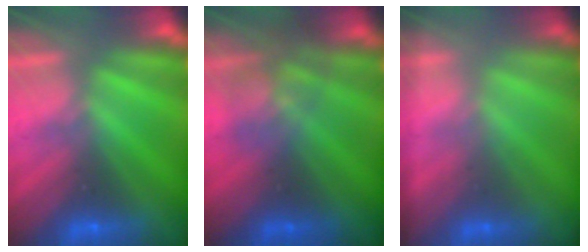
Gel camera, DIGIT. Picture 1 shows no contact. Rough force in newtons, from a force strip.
{"total": 1.8}
{"total": 1.7}